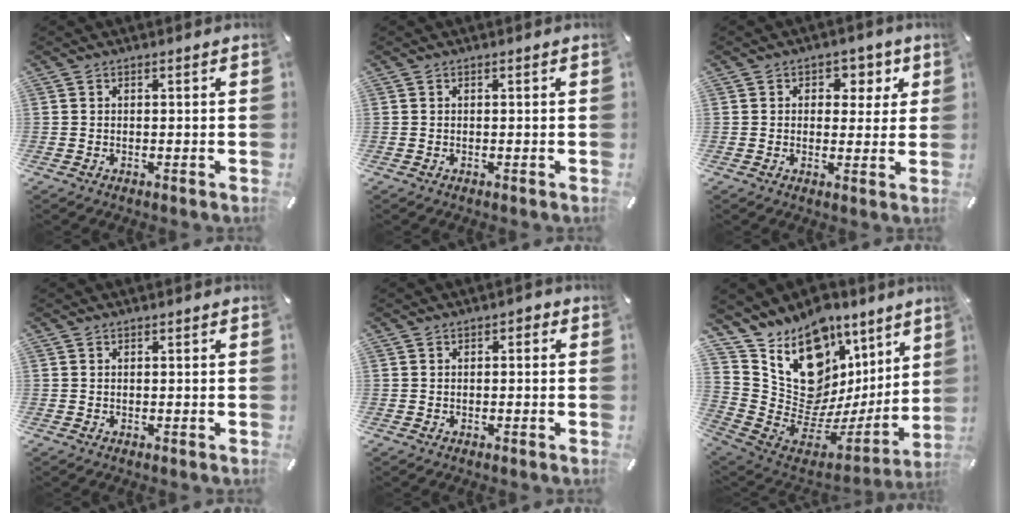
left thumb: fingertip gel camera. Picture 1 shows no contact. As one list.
[{"total": 0.0}, {"total": 5.2, "force": [1.7, 4.5, 2.0], "torque": [0.002, -0.010, 0.018]}, {"total": 0.0}, {"total": 0.9, "force": [-0.3, 0.8, 0.3], "torque": [-0.006, 0.005, -0.008]}, {"total": 15.4, "force": [8.0, 11.5, 6.3], "torque": [-0.091, -0.110, 0.160]}]